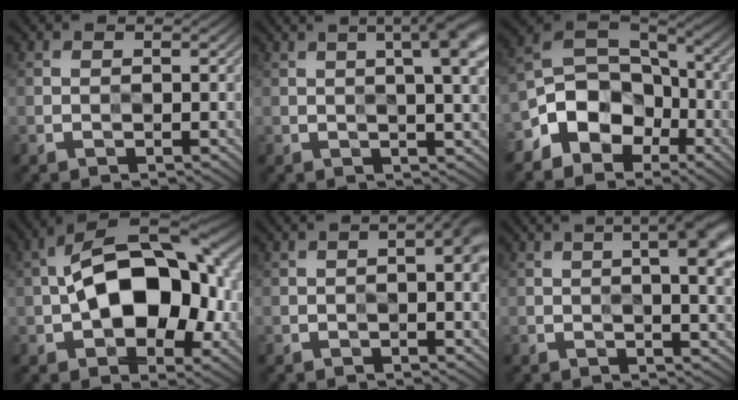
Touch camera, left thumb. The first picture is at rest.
{"total": 7.9, "force": [3.0, 2.0, 7.1], "torque": [-0.065, 0.030, 0.027]}
{"total": 10.4, "force": [-5.3, 7.2, 5.3], "torque": [-0.102, -0.012, -0.109]}
{"total": 16.3, "force": [-0.6, 9.4, 13.4], "torque": [-0.195, 0.011, -0.013]}
{"total": 3.6, "force": [0.4, 0.7, 3.5], "torque": [-0.050, 0.007, 0.006]}
{"total": 9.1, "force": [3.1, 2.7, 8.1], "torque": [-0.079, 0.028, 0.026]}